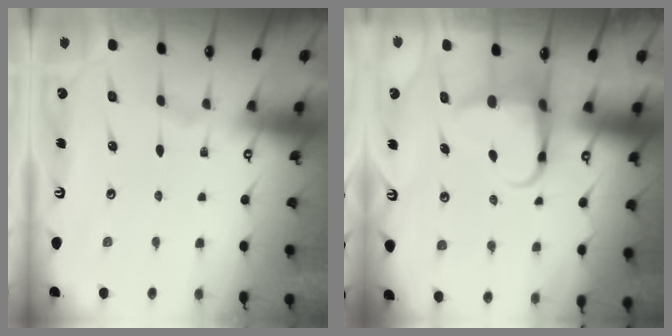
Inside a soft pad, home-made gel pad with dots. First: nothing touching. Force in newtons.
{"total": 6.3, "press": 6.2, "slide": 0.9}